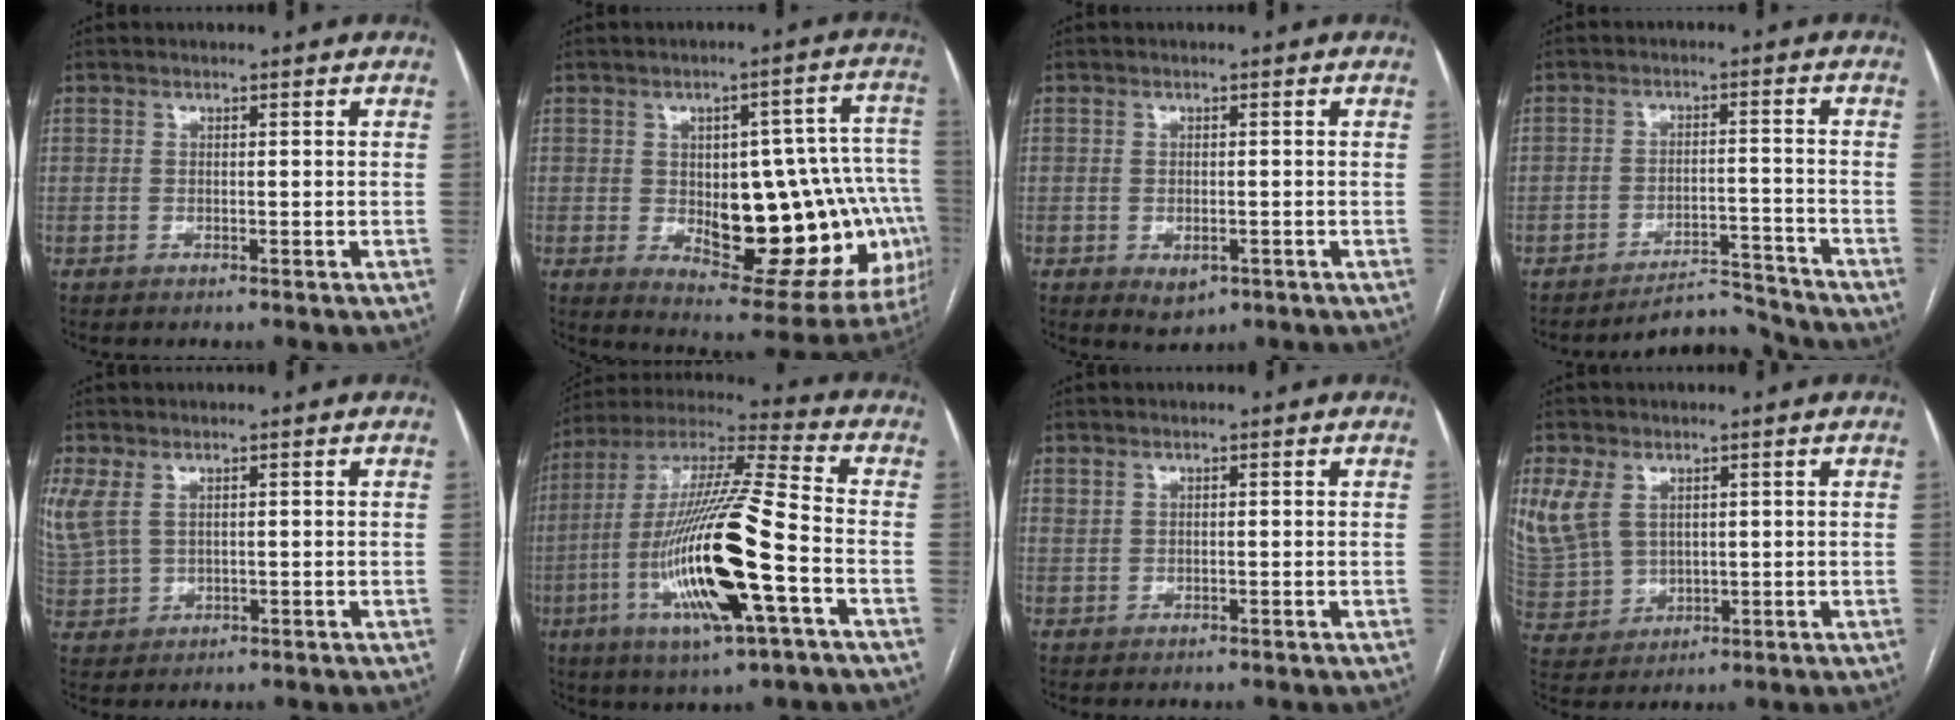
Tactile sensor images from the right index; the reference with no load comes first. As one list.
[{"total": 23.2, "force": [-3.2, 9.8, 20.8], "torque": [-0.181, 0.034, -0.013]}, {"total": 2.8, "force": [-1.1, 1.8, 1.8], "torque": [-0.022, -0.002, -0.004]}, {"total": 5.7, "force": [-5.6, 0.7, -0.7], "torque": [0.021, 0.027, -0.086]}, {"total": 7.9, "force": [3.0, 5.2, 5.1], "torque": [-0.153, 0.012, 0.076]}, {"total": 21.6, "force": [-5.9, 2.0, 20.7], "torque": [-0.429, -0.024, -0.108]}, {"total": 0.7, "force": [0.6, 0.3, 0.2], "torque": [-0.002, 0.006, 0.014]}, {"total": 10.6, "force": [4.2, 7.7, 6.0], "torque": [-0.159, 0.008, 0.106]}]